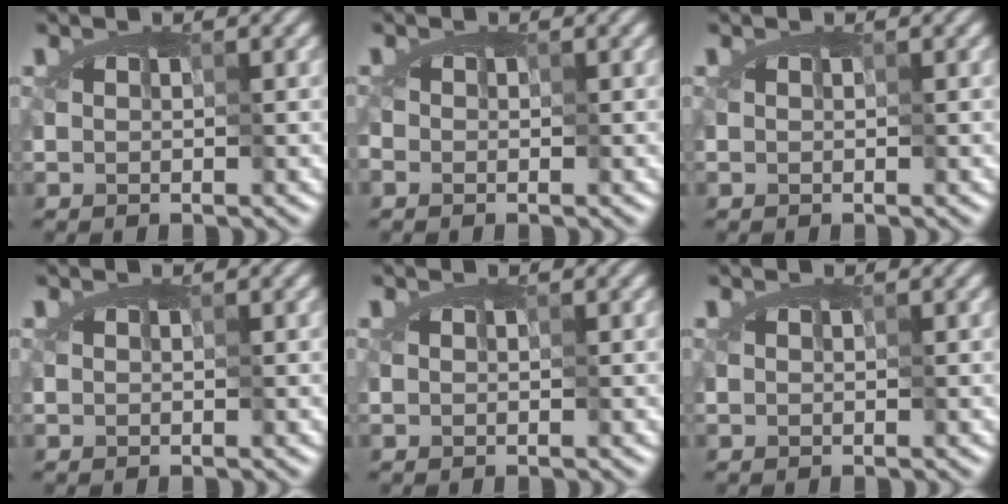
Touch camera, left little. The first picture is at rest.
{"total": 0.6, "force": [0.4, 0.5, 0.2], "torque": [-0.010, -0.002, 0.007]}
{"total": 0.0}
{"total": 0.0}
{"total": 0.0}
{"total": 0.0}